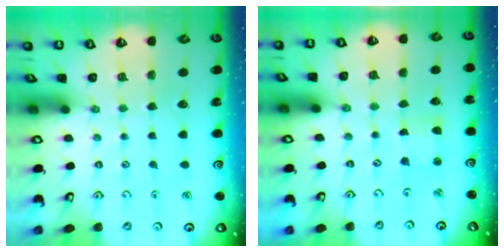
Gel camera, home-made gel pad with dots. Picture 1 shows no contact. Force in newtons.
{"total": 0.7, "press": 0.7, "slide": 0.1}